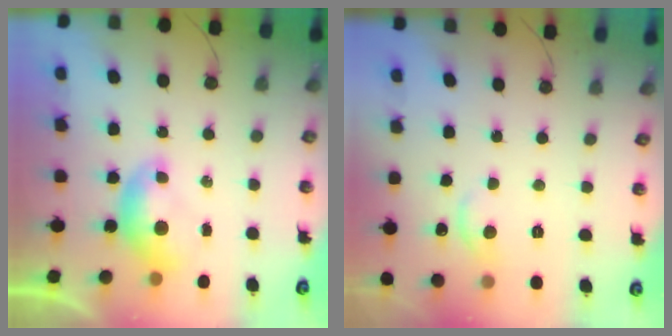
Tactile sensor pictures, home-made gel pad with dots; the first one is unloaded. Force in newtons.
{"total": 2.2, "press": 2.0, "slide": 0.9}